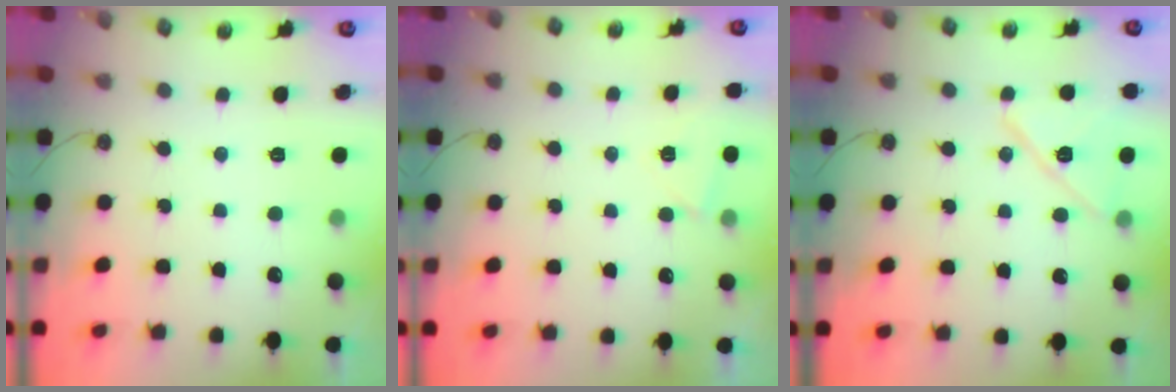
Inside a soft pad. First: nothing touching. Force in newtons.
{"total": 4.3, "press": 3.9, "slide": 1.6}
{"total": 13.2, "press": 13.2, "slide": 0.6}